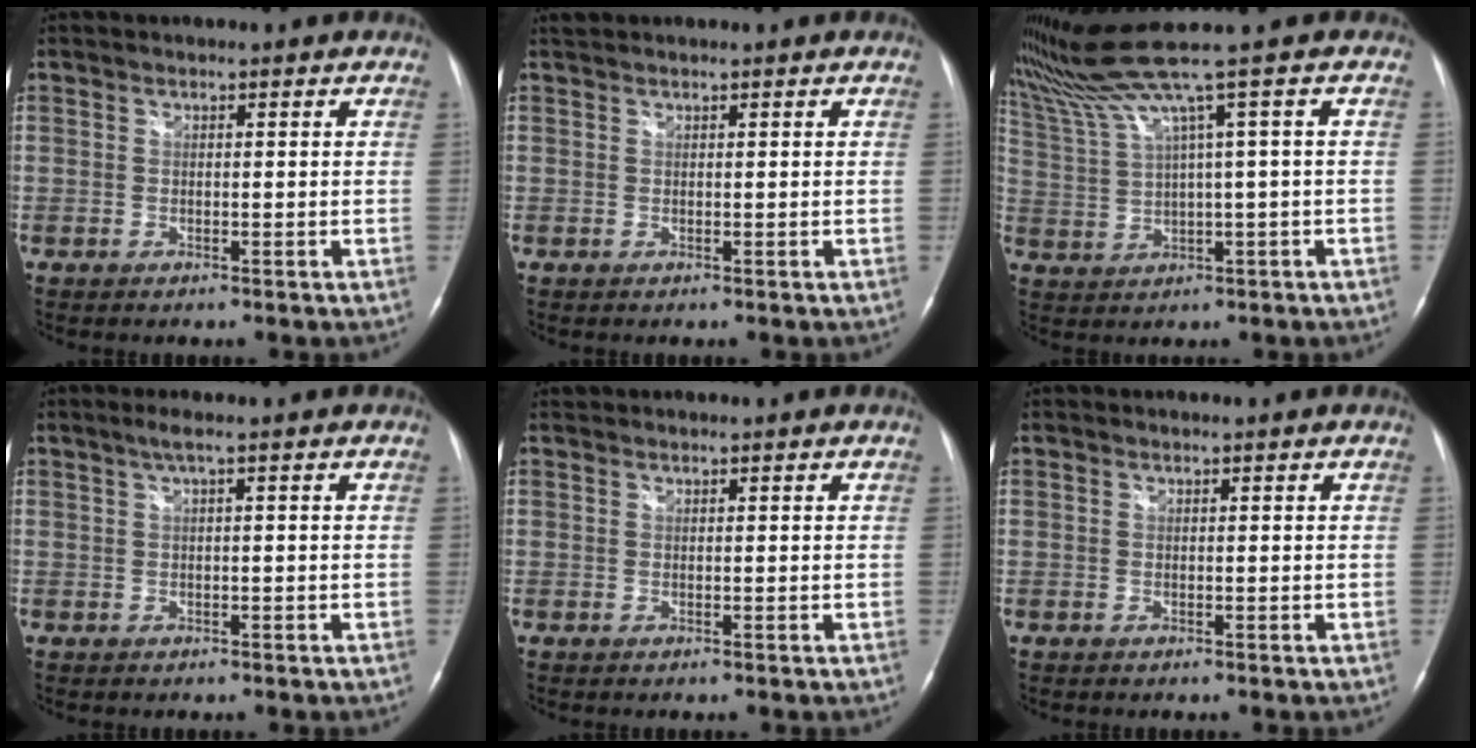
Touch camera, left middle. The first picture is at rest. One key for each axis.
{"total": 0.6, "fx": 0.6, "fy": 0.0, "fz": 0.0, "tx": -0.010, "ty": 0.012, "tz": 0.016}
{"total": 7.5, "fx": 5.1, "fy": -3.0, "fz": 4.5, "tx": -0.101, "ty": 0.016, "tz": 0.107}
{"total": 1.6, "fx": 0.6, "fy": -0.2, "fz": 1.4, "tx": -0.036, "ty": 0.011, "tz": 0.013}
{"total": 0.0}
{"total": 0.0}